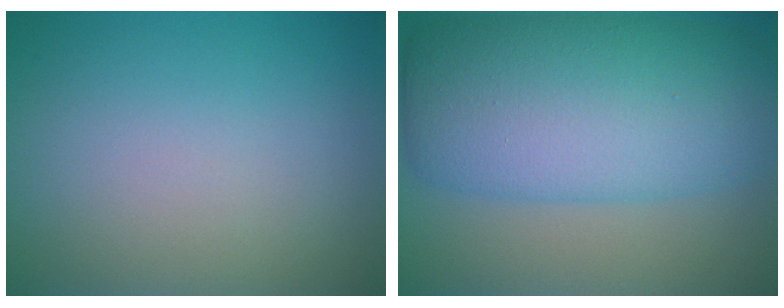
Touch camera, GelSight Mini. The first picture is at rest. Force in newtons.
{"total": 11.8, "press": 11.8, "slide": 0.2}